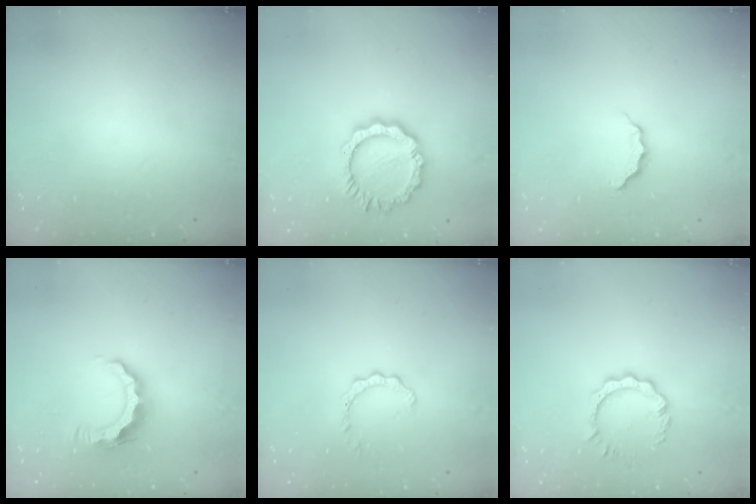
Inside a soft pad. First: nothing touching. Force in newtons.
{"total": 11.3, "press": 11.2, "slide": 1.1}
{"total": 4.2, "press": 4.2, "slide": 0.3}
{"total": 8.2, "press": 8.2, "slide": 0.4}
{"total": 2.4, "press": 2.4, "slide": 0.3}
{"total": 6.7, "press": 6.6, "slide": 0.7}